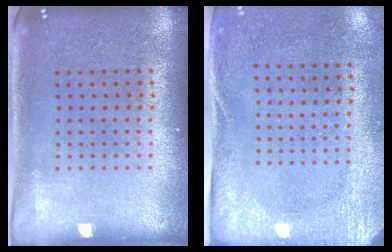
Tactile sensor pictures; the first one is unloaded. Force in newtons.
{"total": 2.8, "press": 2.2, "slide": 1.7}